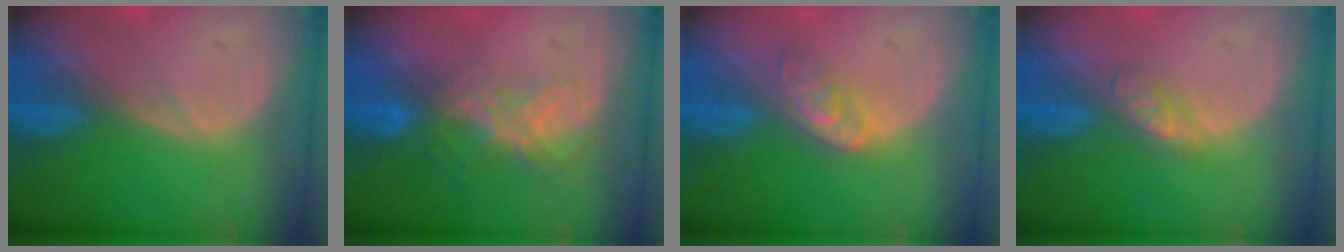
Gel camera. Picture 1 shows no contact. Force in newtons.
{"total": 6.6, "press": 5.8, "slide": 3.2}
{"total": 4.6, "press": 3.9, "slide": 2.5}
{"total": 2.7, "press": 2.7, "slide": 0.3}